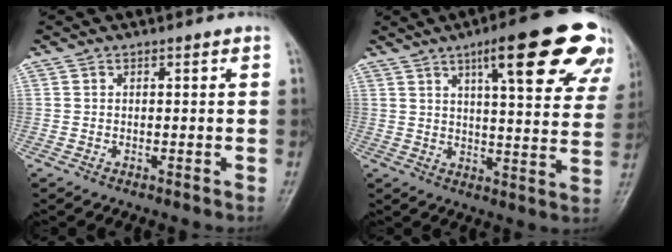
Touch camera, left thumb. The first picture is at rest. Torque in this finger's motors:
{"motor_torque": [0.75, 0.58, 1.73, -1.04, 0.35]}